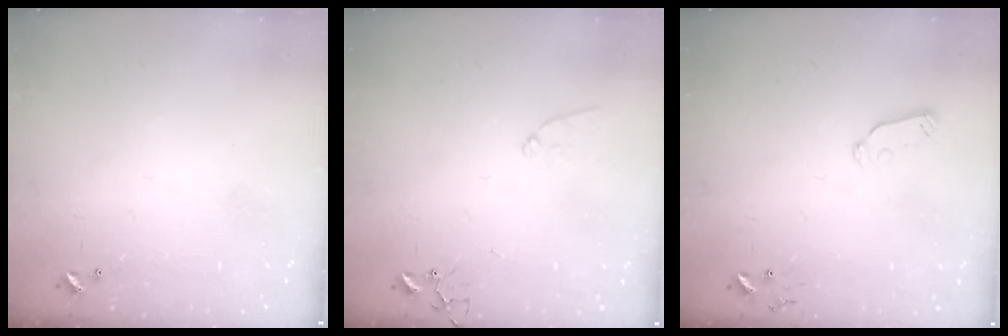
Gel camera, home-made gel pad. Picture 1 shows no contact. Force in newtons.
{"total": 6.4, "press": 6.4, "slide": 0.6}
{"total": 4.9, "press": 4.9, "slide": 0.3}